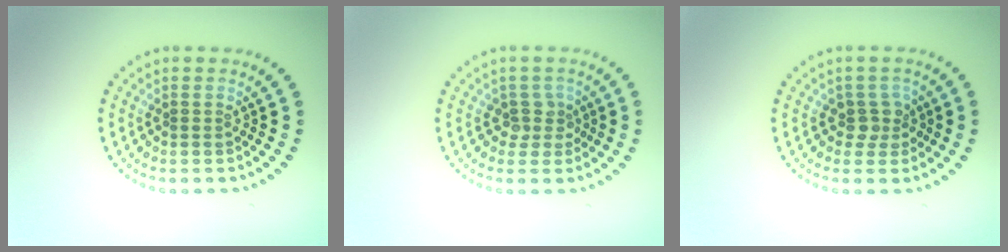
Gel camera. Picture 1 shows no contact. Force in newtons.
{"total": 1.8, "press": 1.3, "slide": 1.3}
{"total": 1.9, "press": 1.5, "slide": 1.2}